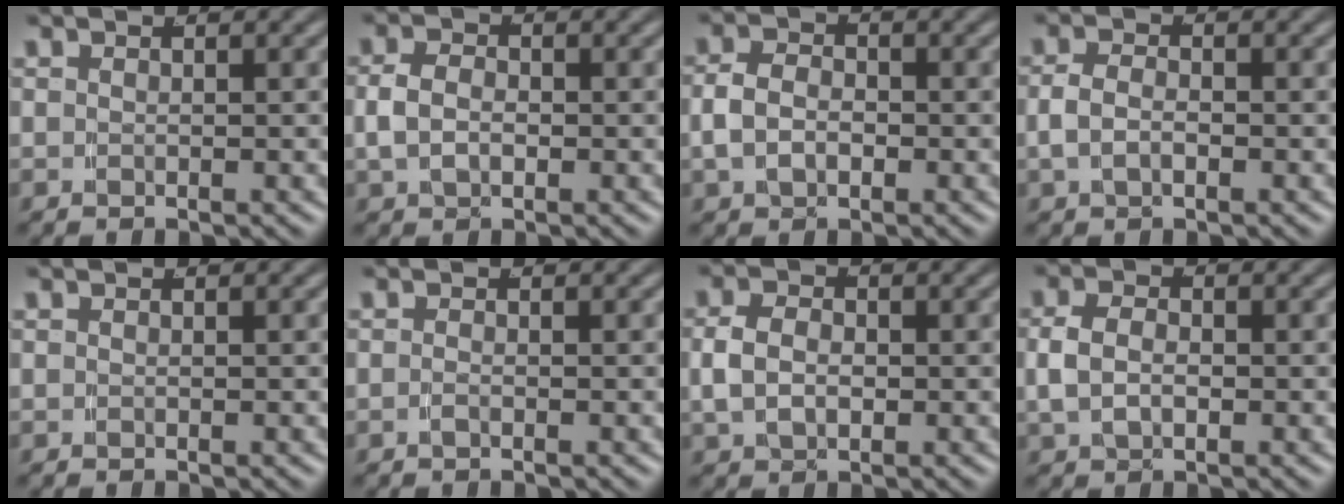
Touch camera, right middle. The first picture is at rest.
{"total": 3.0, "force": [-0.3, 2.1, 2.1], "torque": [-0.050, -0.002, -0.008]}
{"total": 3.4, "force": [-0.6, 2.5, 2.3], "torque": [-0.053, -0.002, -0.013]}
{"total": 2.7, "force": [-0.6, 1.7, 1.9], "torque": [-0.044, -0.001, -0.014]}
{"total": 0.0}
{"total": 0.5, "force": [-0.5, -0.1, 0.2], "torque": [-0.002, 0.001, -0.014]}
{"total": 3.2, "force": [-0.2, 2.3, 2.2], "torque": [-0.054, -0.003, -0.004]}
{"total": 3.2, "force": [-0.3, 2.2, 2.3], "torque": [-0.055, -0.002, -0.006]}